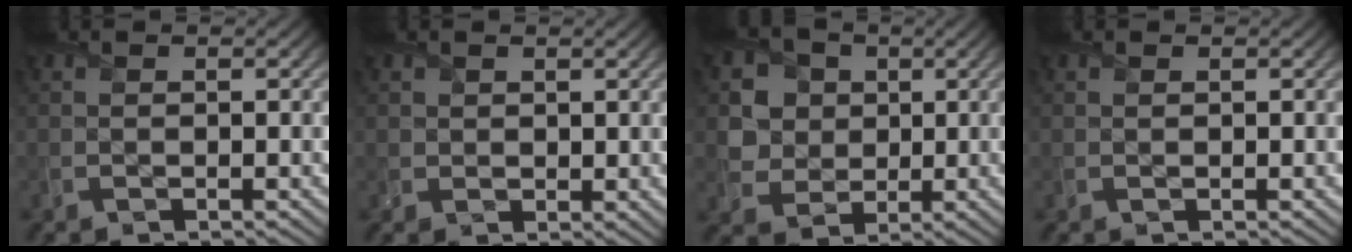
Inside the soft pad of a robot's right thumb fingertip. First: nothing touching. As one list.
[{"total": 1.7, "force": [1.0, 1.3, 0.4], "torque": [-0.013, -0.006, 0.020]}, {"total": 6.5, "force": [1.8, 5.8, 2.3], "torque": [-0.090, -0.010, 0.029]}, {"total": 0.0}]